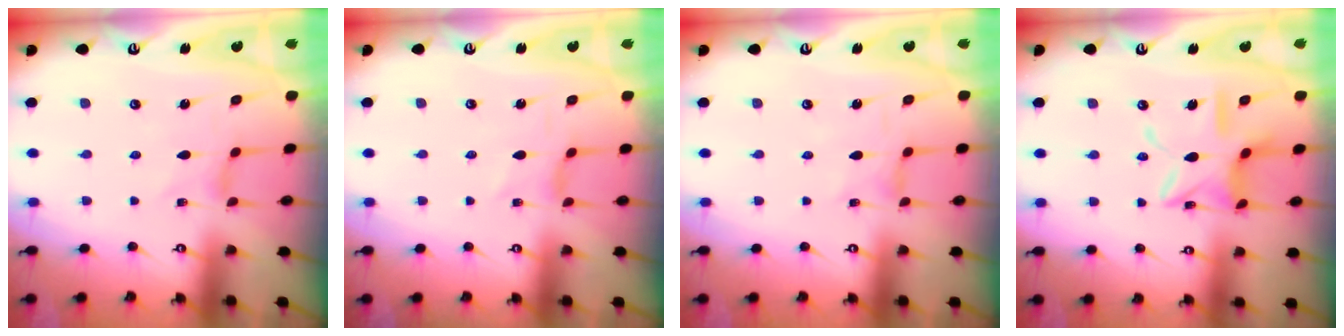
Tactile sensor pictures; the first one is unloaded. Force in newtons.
{"total": 2.2, "press": 2.2, "slide": 0.2}
{"total": 0.6, "press": 0.6, "slide": 0.2}
{"total": 13.4, "press": 13.3, "slide": 1.2}